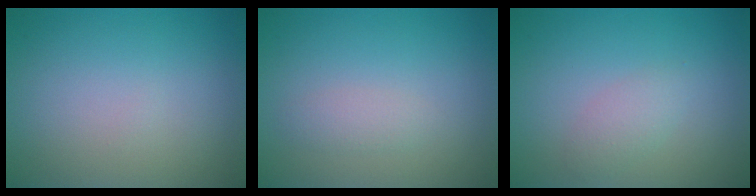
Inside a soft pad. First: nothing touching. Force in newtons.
{"total": 1.2, "press": 1.2, "slide": 0.1}
{"total": 1.6, "press": 1.6, "slide": 0.0}